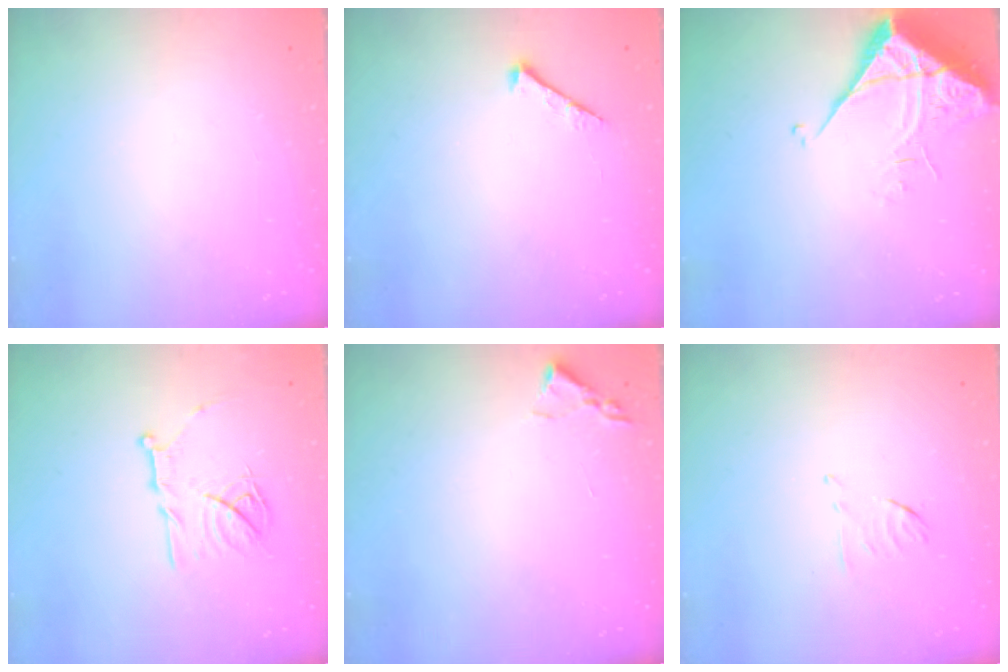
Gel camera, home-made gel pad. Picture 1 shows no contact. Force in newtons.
{"total": 3.9, "press": 3.9, "slide": 0.5}
{"total": 6.7, "press": 6.7, "slide": 0.7}
{"total": 14.9, "press": 14.8, "slide": 1.4}
{"total": 1.8, "press": 1.8, "slide": 0.3}
{"total": 6.1, "press": 6.0, "slide": 1.1}